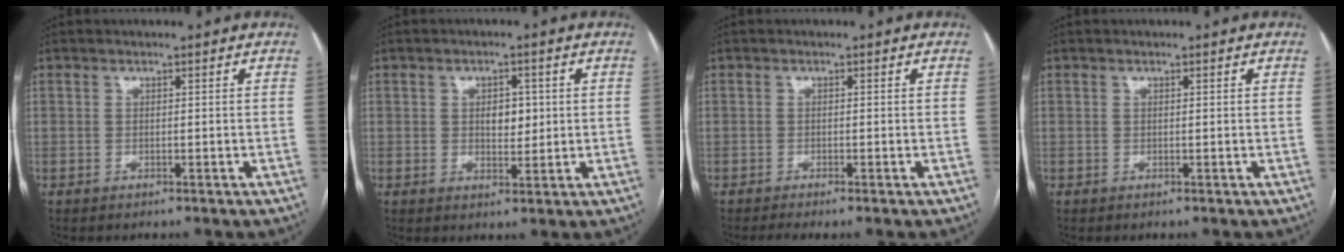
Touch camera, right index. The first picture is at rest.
{"total": 3.7, "force": [0.5, 2.1, 3.1], "torque": [-0.043, 0.000, 0.012]}
{"total": 2.1, "force": [-1.5, -0.1, 1.4], "torque": [-0.025, -0.004, -0.027]}
{"total": 0.0}